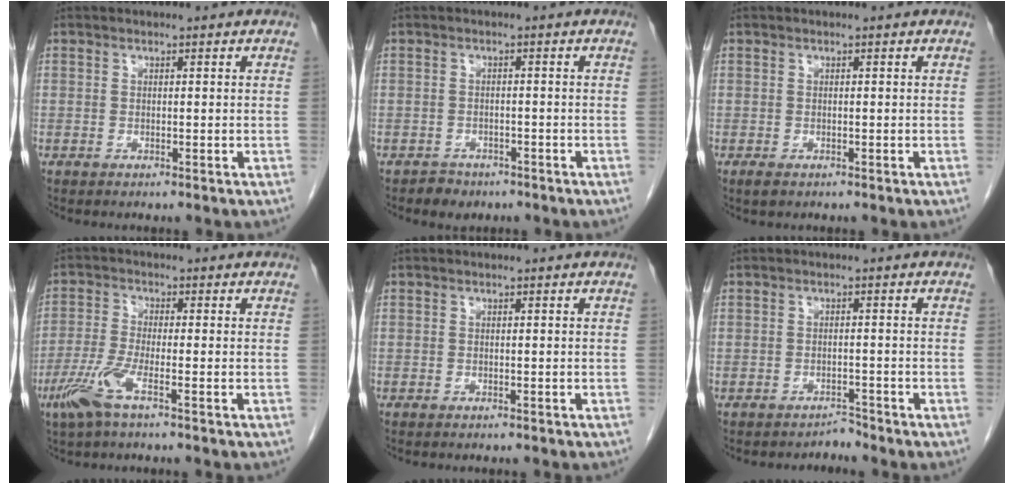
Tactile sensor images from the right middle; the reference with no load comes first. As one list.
[{"total": 2.5, "force": [-1.8, 1.6, 0.3], "torque": [-0.013, 0.003, -0.025]}, {"total": 1.1, "force": [-0.6, 0.6, 0.7], "torque": [-0.014, -0.001, -0.004]}, {"total": 5.6, "force": [-3.1, 0.4, 4.6], "torque": [-0.109, -0.011, -0.067]}, {"total": 1.8, "force": [-1.6, 0.4, 0.7], "torque": [-0.013, -0.004, -0.016]}, {"total": 1.5, "force": [-1.4, 0.0, -0.5], "torque": [0.012, -0.007, -0.019]}]